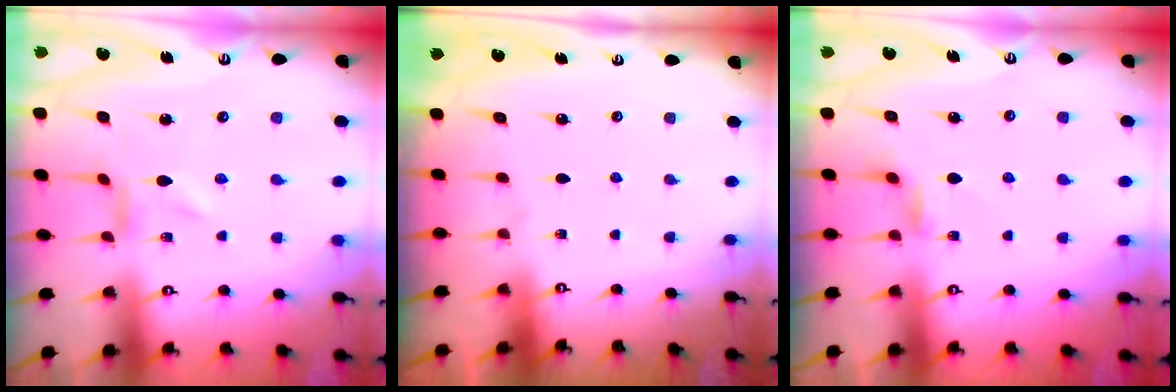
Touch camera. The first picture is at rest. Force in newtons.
{"total": 0.0}
{"total": 2.2, "press": 2.2, "slide": 0.4}